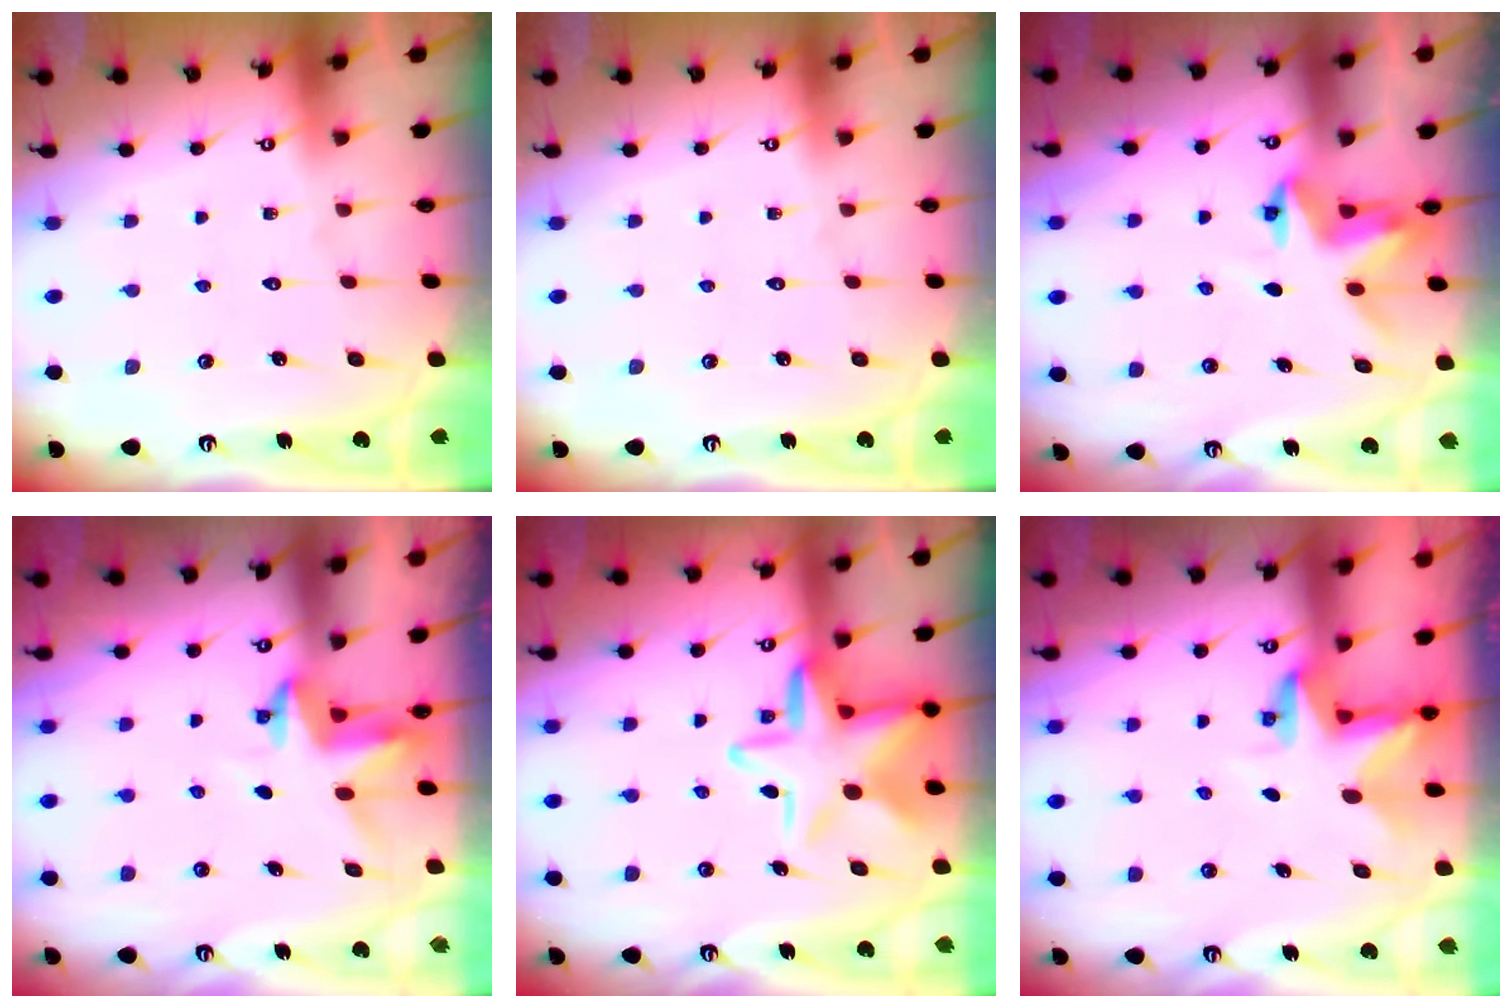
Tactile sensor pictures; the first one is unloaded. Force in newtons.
{"total": 0.0}
{"total": 4.0, "press": 3.9, "slide": 0.5}
{"total": 3.8, "press": 3.8, "slide": 0.3}
{"total": 14.0, "press": 13.7, "slide": 2.5}
{"total": 2.8, "press": 2.8, "slide": 0.3}